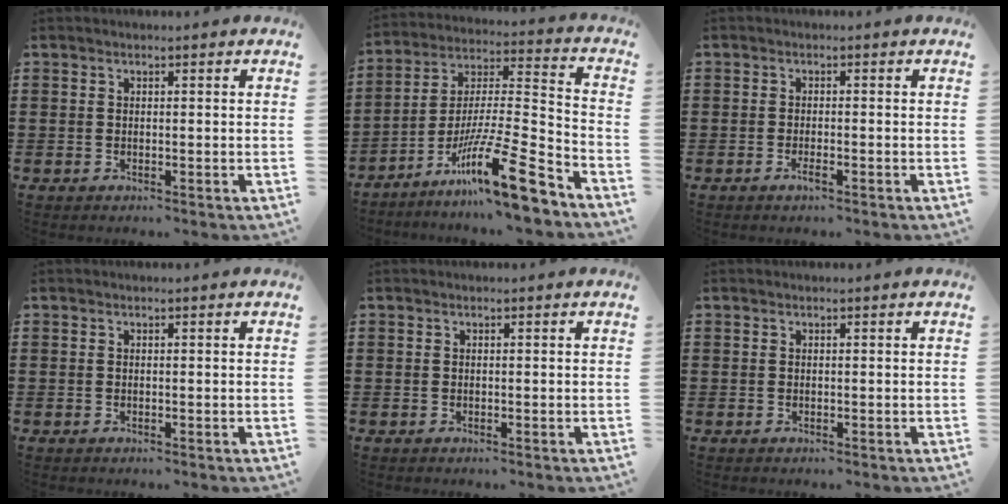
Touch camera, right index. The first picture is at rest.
{"total": 17.4, "force": [-11.5, 2.2, 12.9], "torque": [-0.227, 0.026, -0.202]}
{"total": 1.6, "force": [-0.9, 0.2, 1.3], "torque": [-0.030, -0.006, -0.019]}
{"total": 0.0}
{"total": 0.0}
{"total": 0.0}